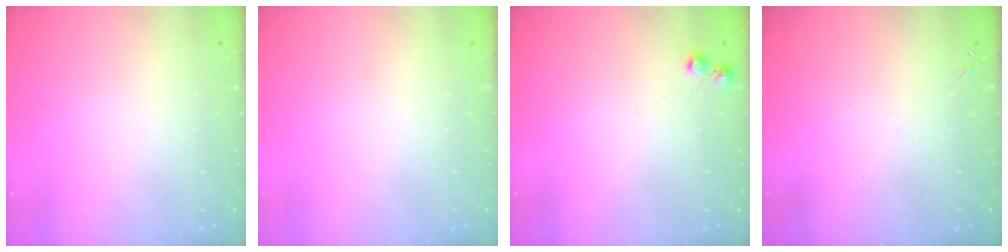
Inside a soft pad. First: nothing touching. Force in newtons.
{"total": 0.0}
{"total": 4.6, "press": 4.6, "slide": 0.5}
{"total": 0.0}